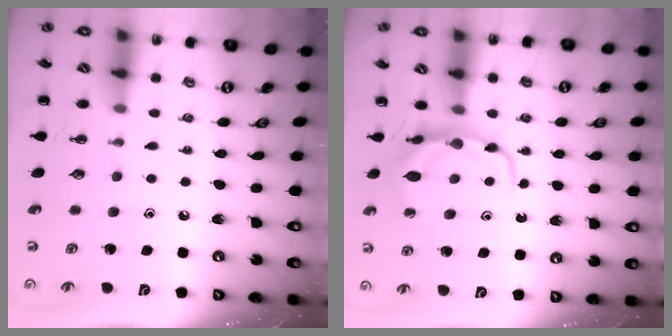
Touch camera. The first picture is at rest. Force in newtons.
{"total": 6.6, "press": 6.5, "slide": 0.8}